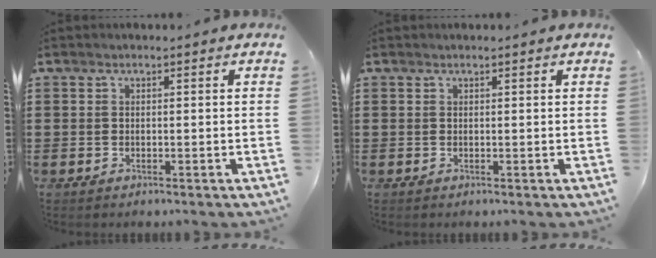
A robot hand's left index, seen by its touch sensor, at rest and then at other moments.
{"total": 0.0}